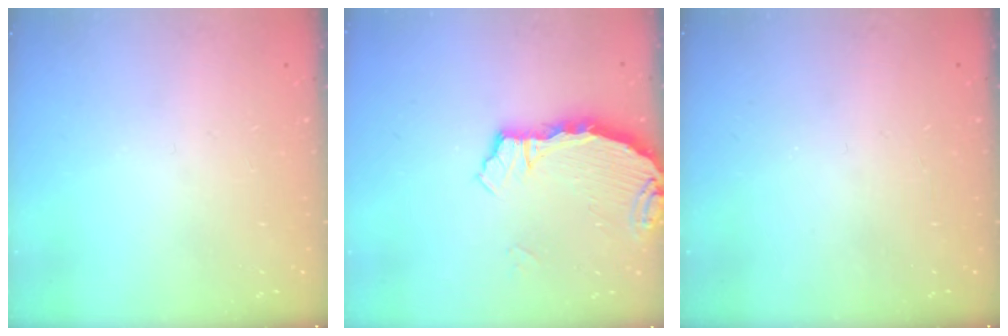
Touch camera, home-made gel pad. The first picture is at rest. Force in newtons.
{"total": 3.7, "press": 3.6, "slide": 0.5}
{"total": 0.0}